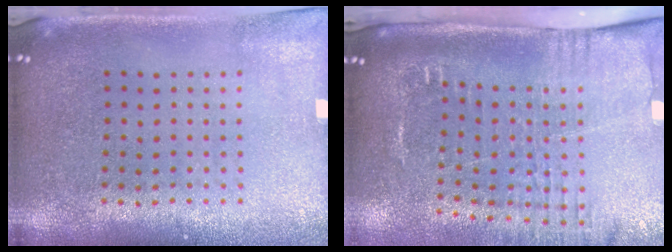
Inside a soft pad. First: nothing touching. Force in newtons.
{"total": 2.8, "press": 2.1, "slide": 1.7}